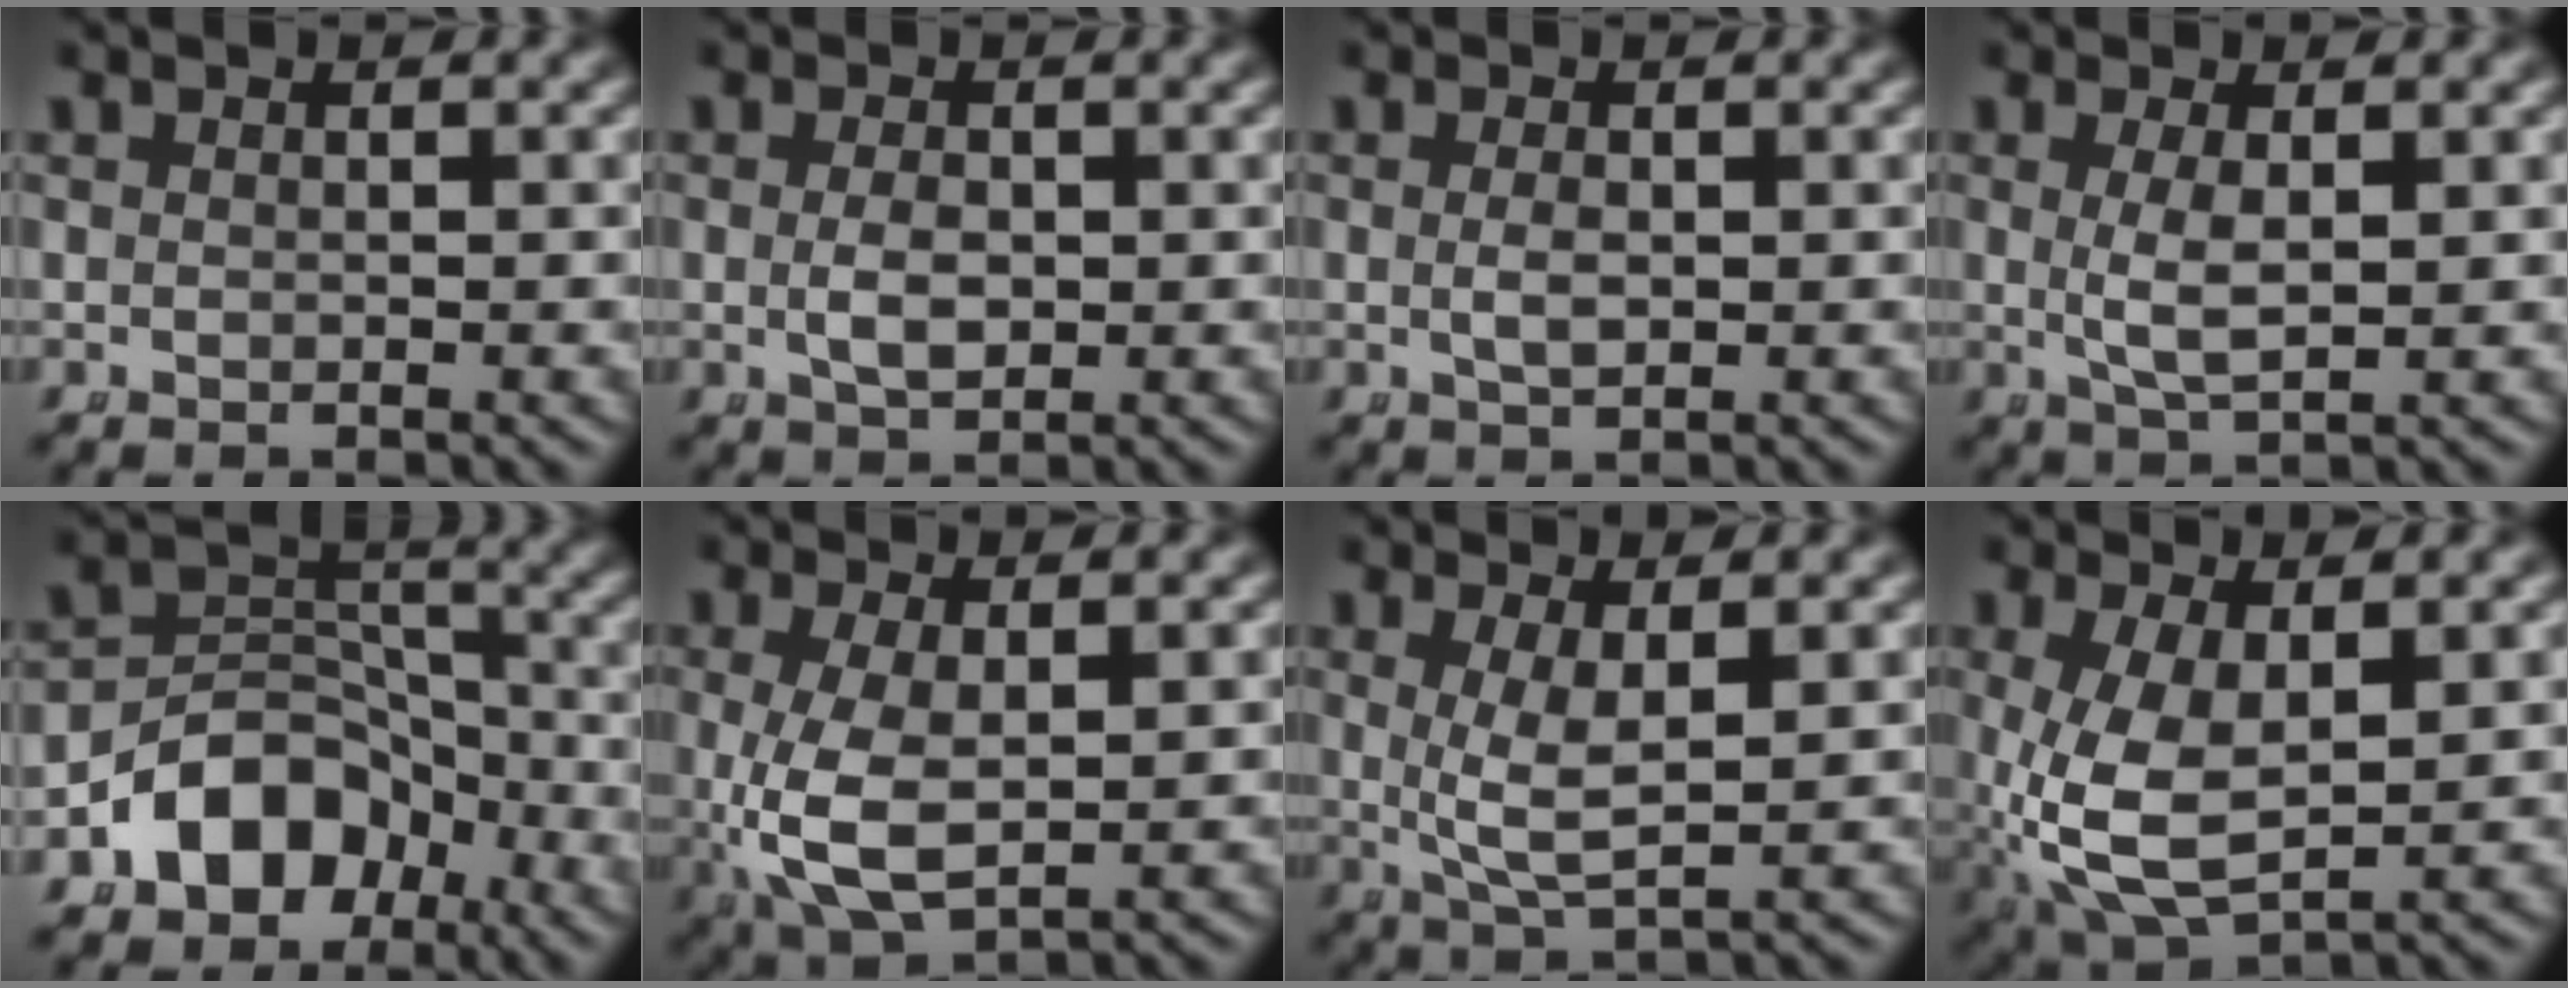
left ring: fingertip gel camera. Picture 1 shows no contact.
{"total": 2.4, "force": [-0.3, 1.2, 2.0], "torque": [-0.042, -0.015, 0.006]}
{"total": 1.5, "force": [-0.1, 0.5, 1.4], "torque": [-0.031, -0.011, 0.005]}
{"total": 2.8, "force": [0.2, 0.5, 2.8], "torque": [-0.062, -0.016, 0.016]}
{"total": 7.7, "force": [-3.5, 6.0, 3.3], "torque": [-0.059, -0.016, -0.058]}
{"total": 6.3, "force": [-0.4, 3.5, 5.2], "torque": [-0.132, -0.028, 0.019]}
{"total": 4.1, "force": [0.5, 1.3, 3.9], "torque": [-0.079, -0.018, 0.023]}
{"total": 7.7, "force": [-0.5, 4.6, 6.1], "torque": [-0.148, -0.041, 0.021]}